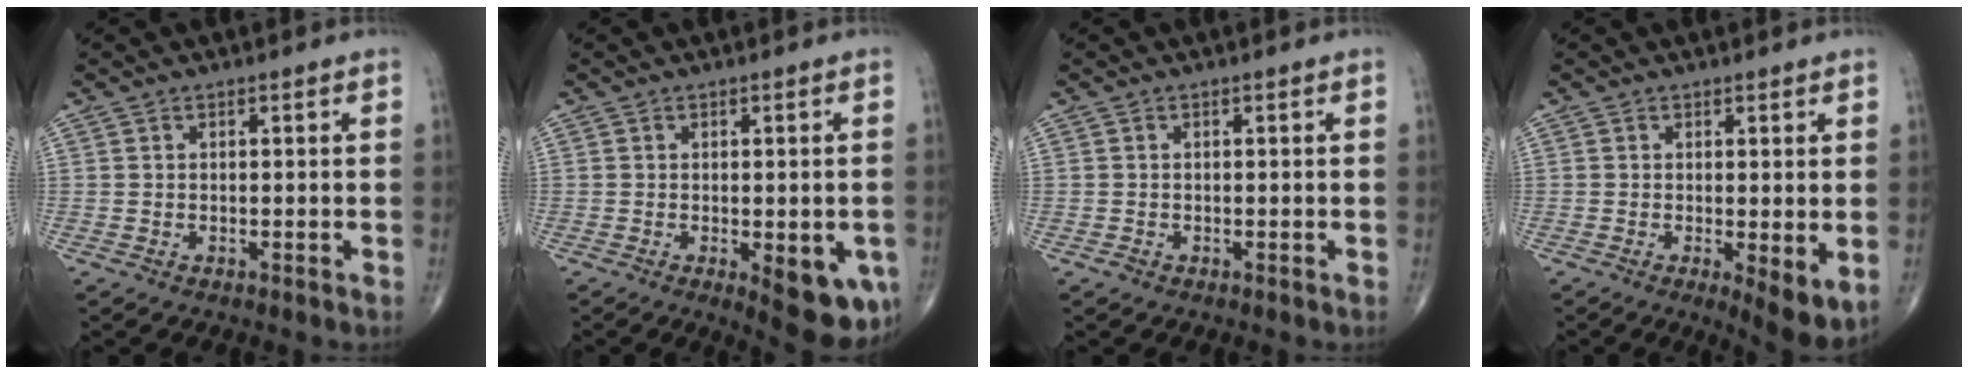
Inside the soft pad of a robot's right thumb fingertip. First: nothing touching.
{"total": 10.4, "force": [-3.2, 4.0, 9.1], "torque": [-0.095, -0.011, -0.031]}
{"total": 0.6, "force": [-0.3, 0.5, 0.1], "torque": [-0.001, 0.001, -0.009]}
{"total": 6.0, "force": [-0.8, 1.9, 5.7], "torque": [-0.082, -0.020, -0.011]}